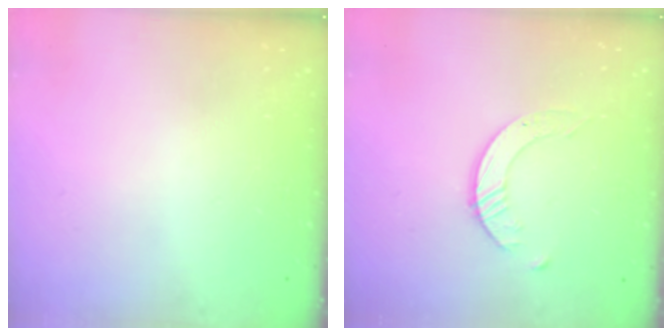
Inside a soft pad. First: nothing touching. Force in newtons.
{"total": 2.6, "press": 2.6, "slide": 0.3}